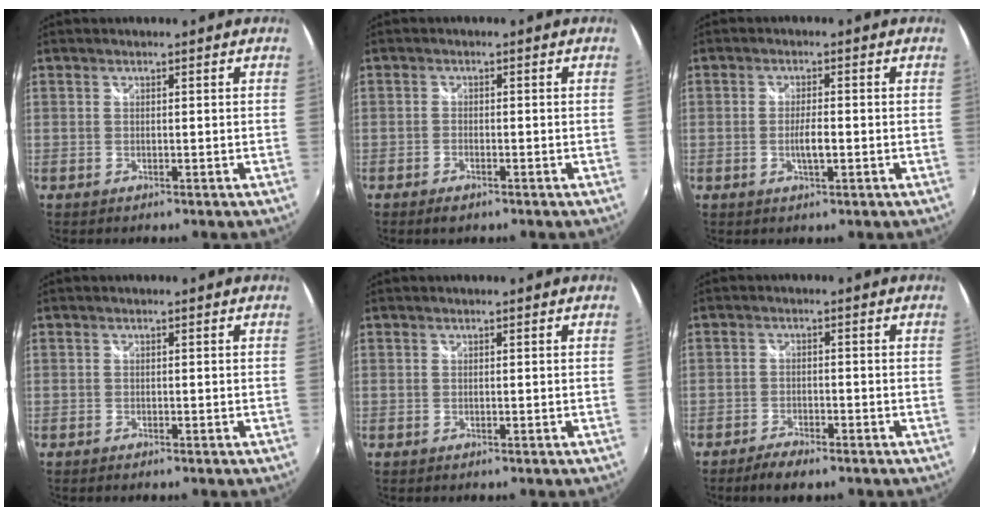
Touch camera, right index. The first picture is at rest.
{"total": 2.2, "force": [-1.6, 1.0, 1.1], "torque": [-0.031, -0.002, -0.031]}
{"total": 3.0, "force": [-0.8, 0.5, 2.9], "torque": [-0.052, -0.002, -0.013]}
{"total": 0.7, "force": [-0.6, 0.3, 0.2], "torque": [-0.008, -0.003, -0.013]}
{"total": 0.0}
{"total": 4.5, "force": [-3.6, 1.3, 2.4], "torque": [-0.063, -0.003, -0.067]}